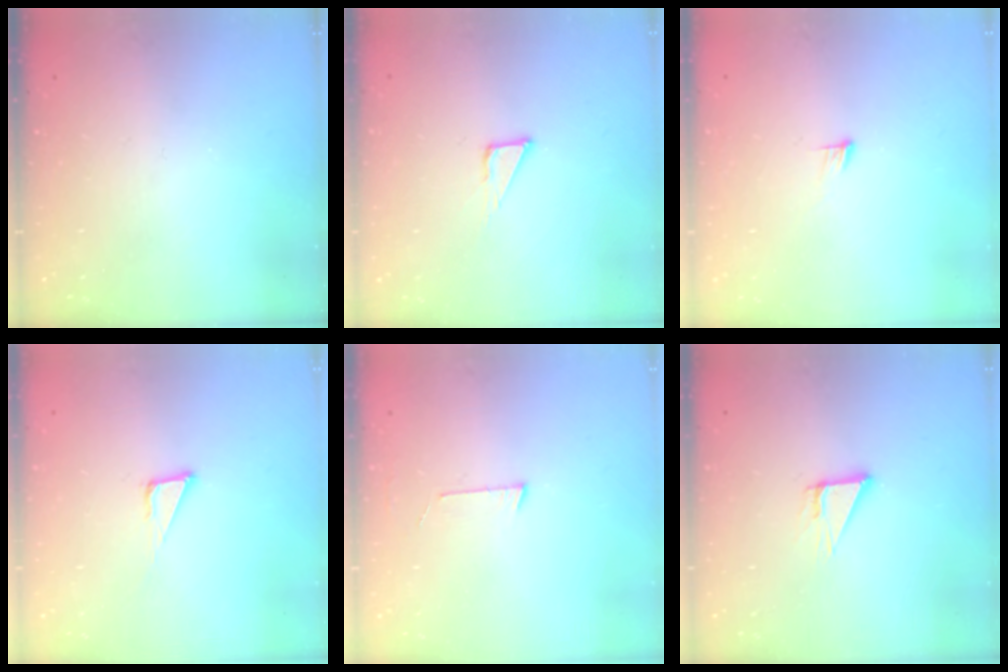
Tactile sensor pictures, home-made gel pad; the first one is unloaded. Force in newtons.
{"total": 3.5, "press": 3.5, "slide": 0.2}
{"total": 3.3, "press": 3.3, "slide": 0.2}
{"total": 3.8, "press": 3.7, "slide": 0.2}
{"total": 2.7, "press": 2.7, "slide": 0.2}
{"total": 4.6, "press": 4.6, "slide": 0.2}